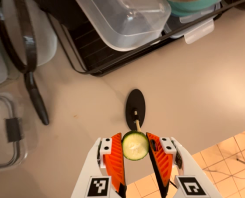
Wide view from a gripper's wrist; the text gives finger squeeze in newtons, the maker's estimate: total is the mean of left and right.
{"total": 7.4, "left": 7.1, "right": 7.8}